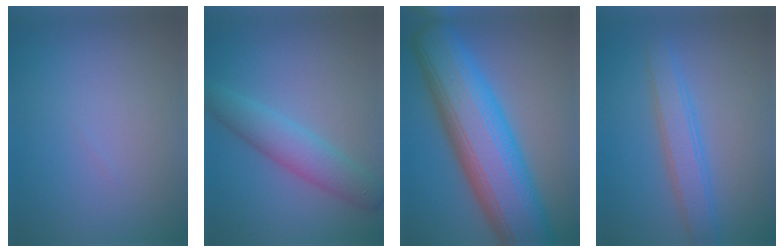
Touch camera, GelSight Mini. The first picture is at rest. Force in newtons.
{"total": 4.1, "press": 4.1, "slide": 0.1}
{"total": 13.6, "press": 13.6, "slide": 0.1}
{"total": 3.5, "press": 3.5, "slide": 0.1}